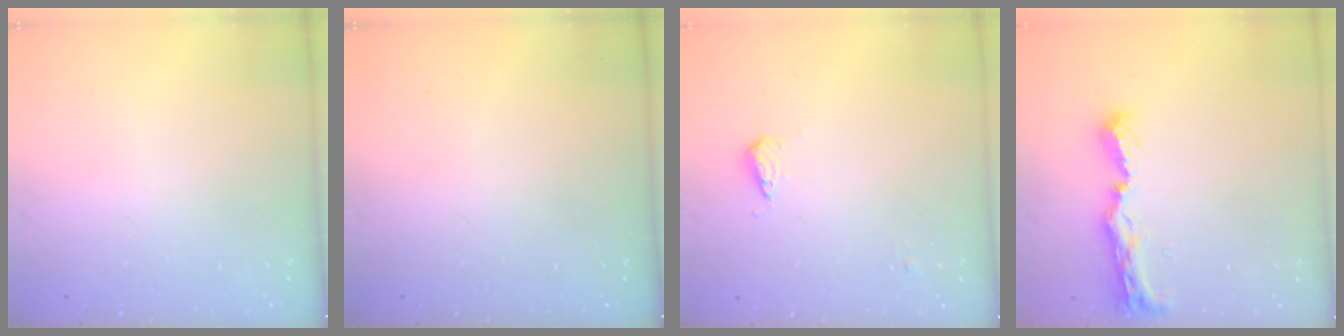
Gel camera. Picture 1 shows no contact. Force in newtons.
{"total": 0.0}
{"total": 5.5, "press": 5.4, "slide": 0.9}
{"total": 8.7, "press": 8.7, "slide": 0.3}